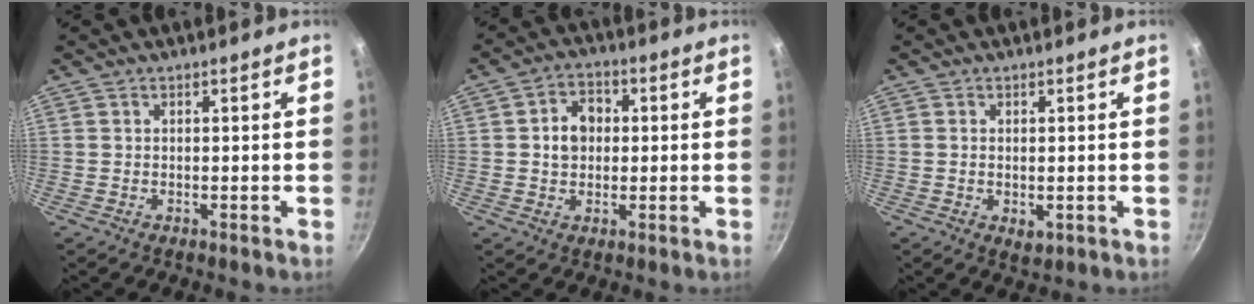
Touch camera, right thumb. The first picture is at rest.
{"total": 6.6, "force": [0.6, 5.4, 3.8], "torque": [-0.032, 0.012, 0.002]}
{"total": 2.5, "force": [-0.2, 1.5, 2.0], "torque": [-0.030, -0.008, -0.002]}